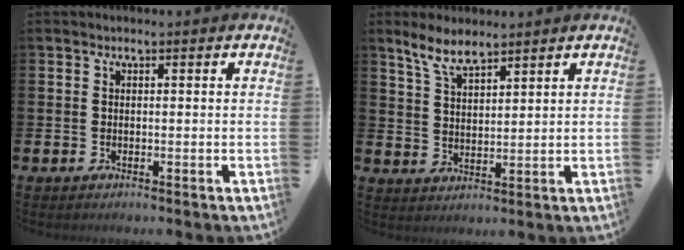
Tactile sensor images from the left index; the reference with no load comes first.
{"total": 5.5, "force": [4.9, 1.3, 2.2], "torque": [-0.063, -0.010, 0.091]}